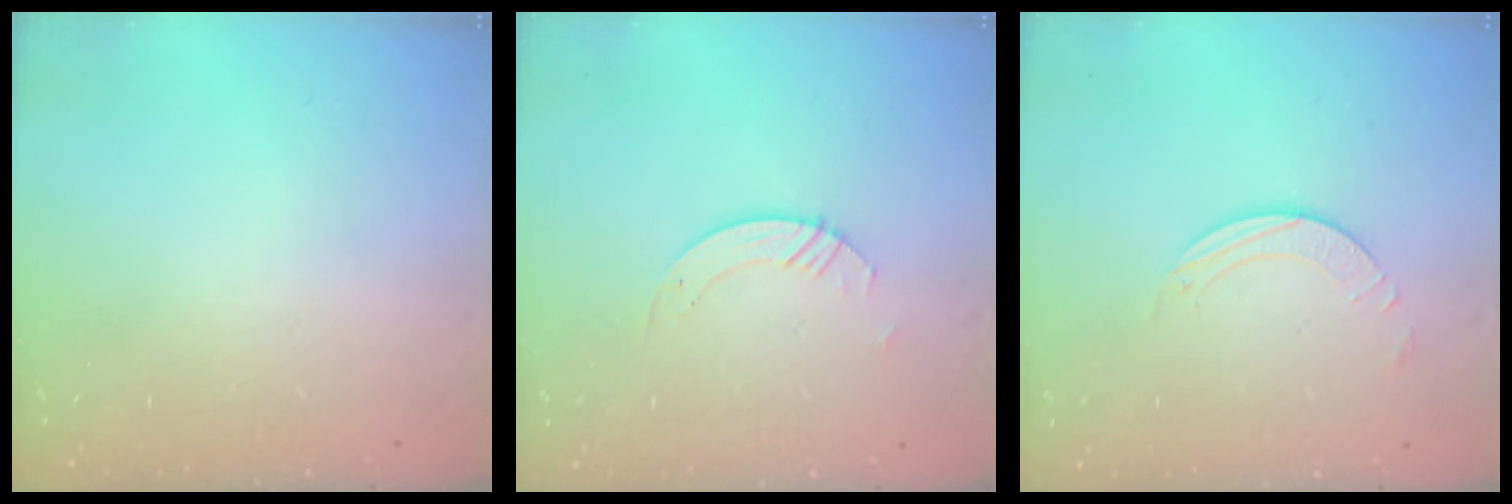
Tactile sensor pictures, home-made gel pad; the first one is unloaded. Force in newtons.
{"total": 2.8, "press": 2.8, "slide": 0.2}
{"total": 2.5, "press": 2.5, "slide": 0.2}